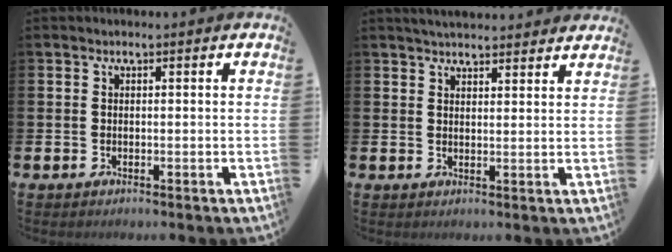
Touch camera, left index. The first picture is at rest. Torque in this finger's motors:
{"motor_torque": [0.92, -1.22, 0.48, 0.05]}